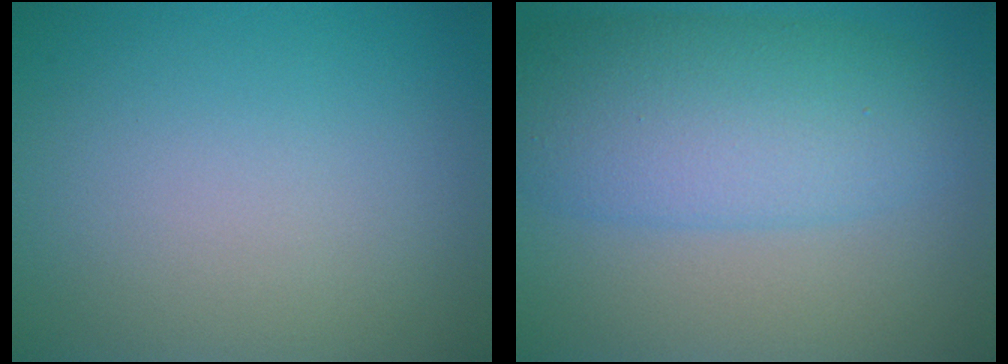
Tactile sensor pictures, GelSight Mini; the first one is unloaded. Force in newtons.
{"total": 7.5, "press": 7.5, "slide": 0.1}